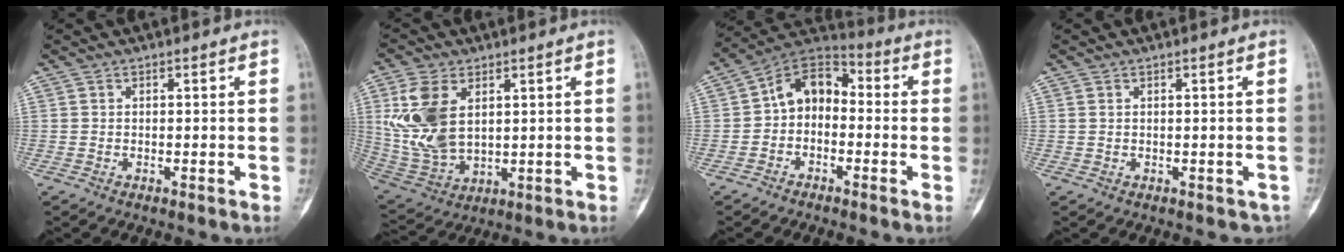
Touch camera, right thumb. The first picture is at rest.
{"total": 13.4, "force": [3.4, 8.1, 10.0], "torque": [-0.204, -0.013, 0.082]}
{"total": 9.6, "force": [-0.9, 7.2, 6.3], "torque": [-0.071, 0.042, -0.037]}
{"total": 1.2, "force": [0.1, 0.9, 0.7], "torque": [-0.013, 0.009, 0.010]}